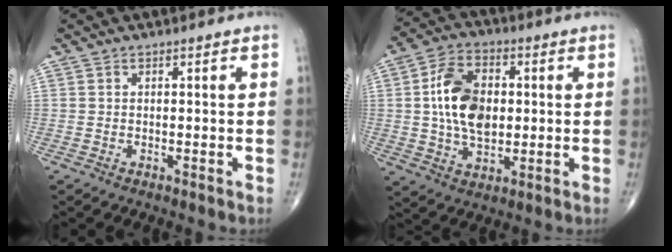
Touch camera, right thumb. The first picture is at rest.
{"total": 13.2, "force": [1.1, 8.3, 10.2], "torque": [-0.164, 0.007, 0.019]}